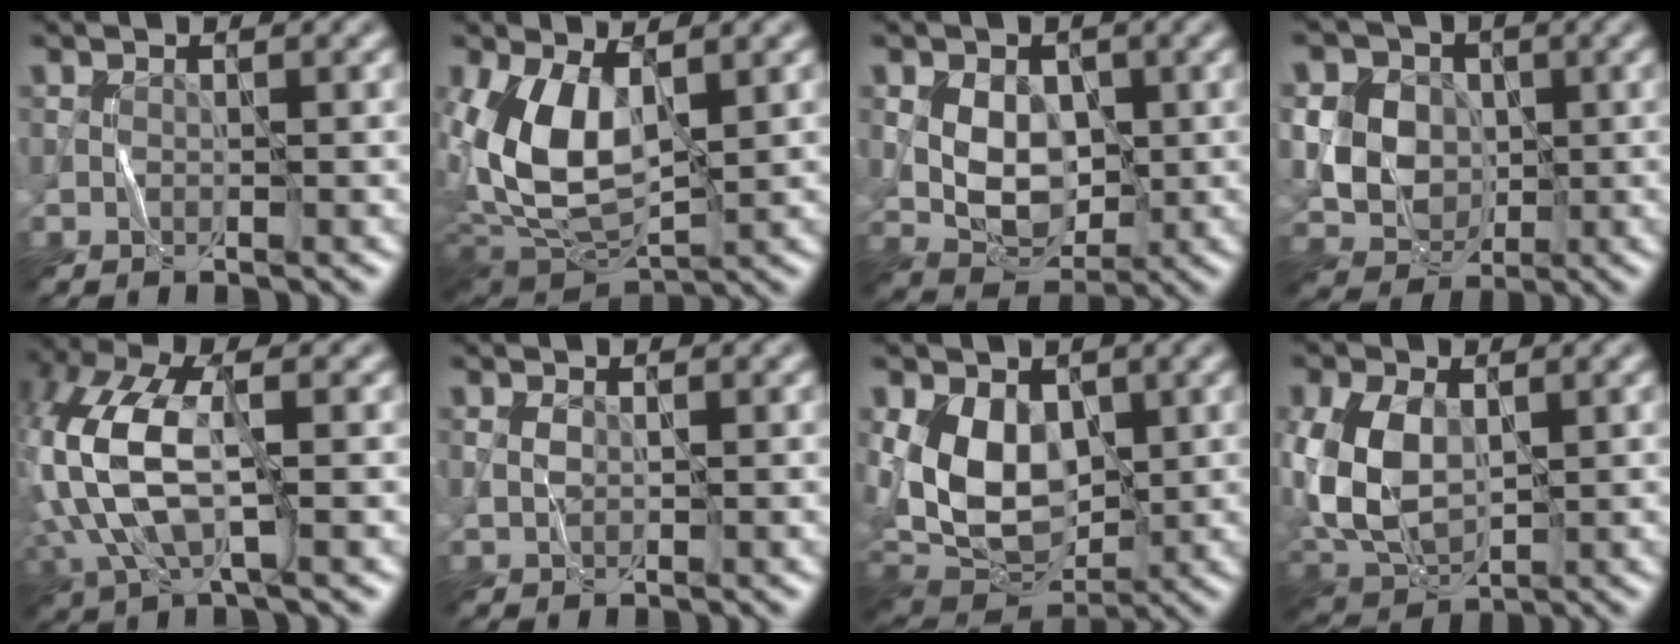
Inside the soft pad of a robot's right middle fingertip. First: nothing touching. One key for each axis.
{"total": 9.1, "fx": 1.2, "fy": 5.1, "fz": 7.5, "tx": -0.169, "ty": -0.005, "tz": 0.021}
{"total": 5.0, "fx": 0.3, "fy": 3.6, "fz": 3.5, "tx": -0.059, "ty": -0.009, "tz": 0.011}
{"total": 10.2, "fx": 1.4, "fy": 8.9, "fz": 4.8, "tx": -0.091, "ty": 0.025, "tz": 0.014}
{"total": 9.7, "fx": 0.2, "fy": 4.5, "fz": 8.6, "tx": -0.212, "ty": 0.010, "tz": -0.003}
{"total": 1.1, "fx": 0.2, "fy": 0.7, "fz": 0.8, "tx": -0.019, "ty": 0.000, "tz": 0.004}
{"total": 8.1, "fx": 1.2, "fy": 5.4, "fz": 6.0, "tx": -0.118, "ty": -0.011, "tz": 0.022}
{"total": 8.3, "fx": 0.6, "fy": 5.5, "fz": 6.1, "tx": -0.161, "ty": 0.002, "tz": 0.014}